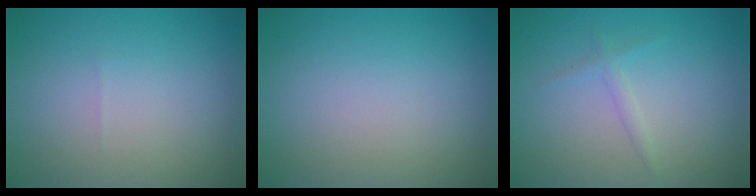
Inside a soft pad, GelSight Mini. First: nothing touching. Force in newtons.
{"total": 0.0}
{"total": 1.0, "press": 1.0, "slide": 0.1}